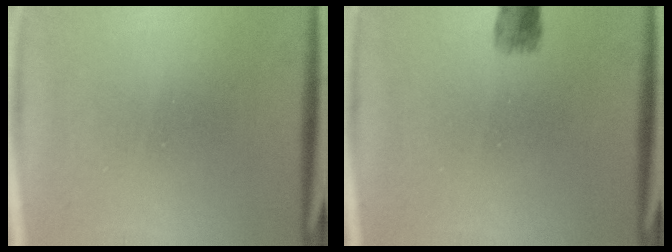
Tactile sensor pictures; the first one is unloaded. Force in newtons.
{"total": 1.3}